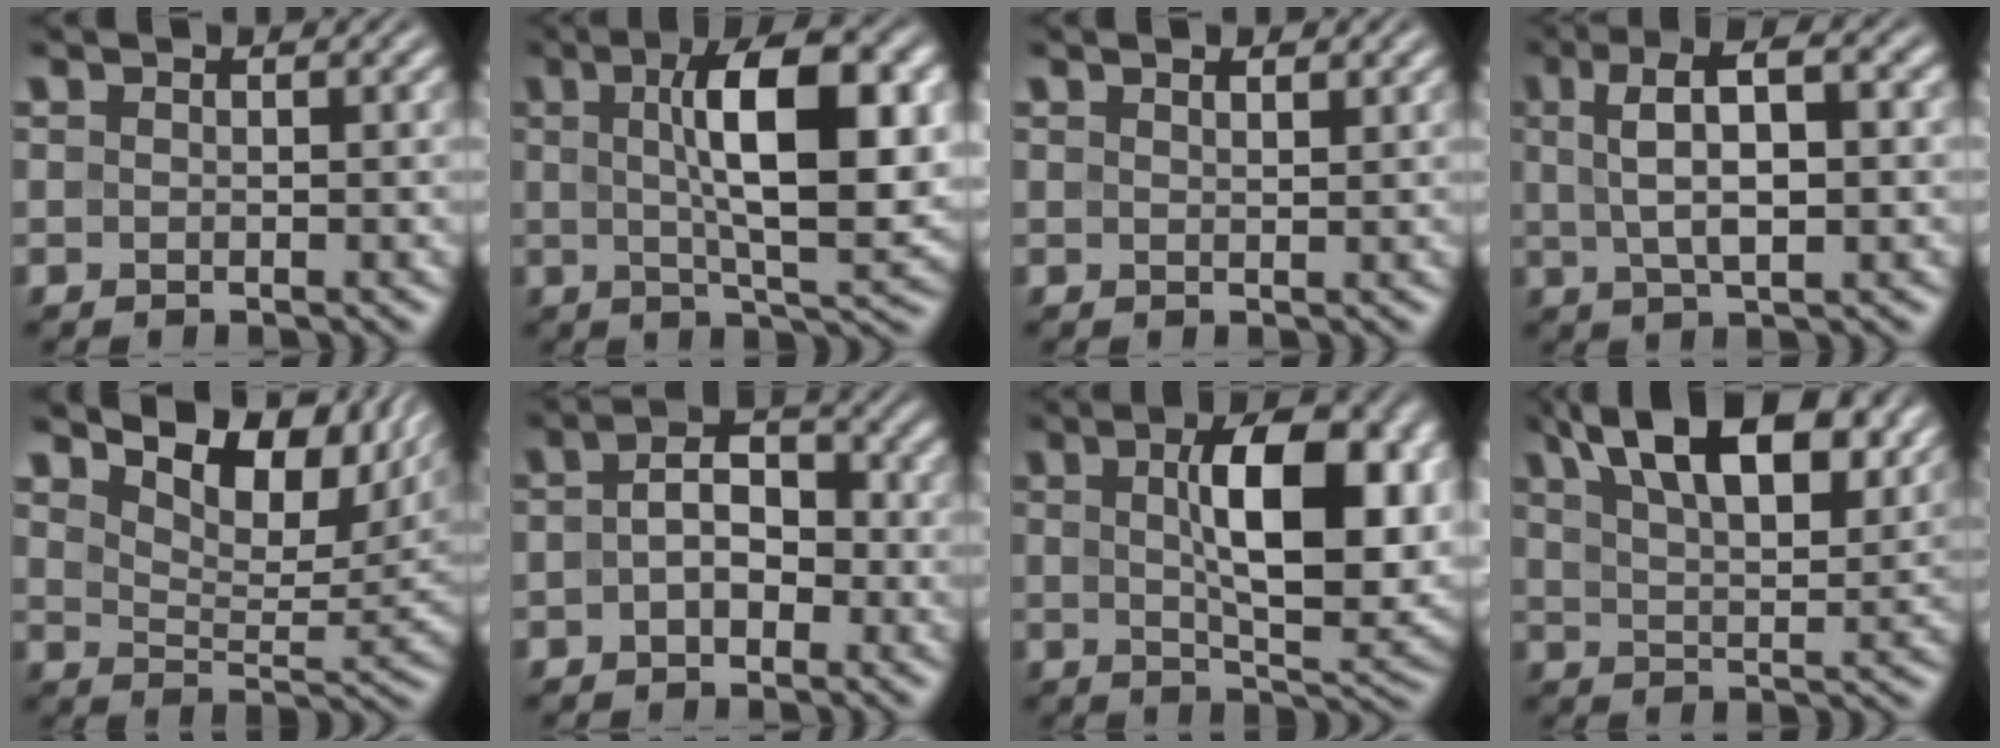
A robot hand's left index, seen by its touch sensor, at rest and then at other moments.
{"total": 10.7, "force": [1.8, 3.5, 10.0], "torque": [-0.147, 0.003, 0.030]}
{"total": 1.0, "force": [0.9, 0.2, 0.5], "torque": [-0.008, 0.000, 0.015]}
{"total": 6.7, "force": [1.6, 2.3, 6.1], "torque": [-0.104, 0.011, 0.023]}
{"total": 10.1, "force": [6.6, 4.2, 6.3], "torque": [-0.094, 0.003, 0.108]}
{"total": 4.2, "force": [-0.3, 2.7, 3.1], "torque": [-0.043, 0.006, -0.014]}
{"total": 10.5, "force": [1.9, 4.3, 9.4], "torque": [-0.140, -0.001, 0.034]}
{"total": 11.9, "force": [7.0, 5.0, 8.2], "torque": [-0.114, 0.023, 0.107]}